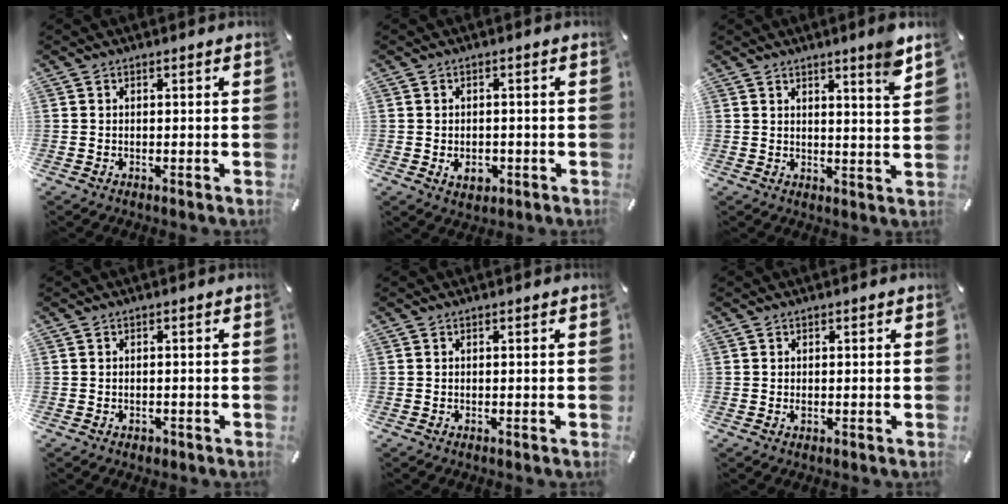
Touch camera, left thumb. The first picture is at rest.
{"total": 4.0, "force": [-1.2, 2.9, 2.5], "torque": [-0.040, 0.000, -0.022]}
{"total": 6.0, "force": [4.6, 0.0, 3.8], "torque": [-0.060, -0.031, 0.075]}
{"total": 1.0, "force": [-0.5, 0.8, 0.4], "torque": [-0.007, 0.002, -0.011]}
{"total": 0.0}
{"total": 0.7, "force": [-0.1, 0.5, 0.5], "torque": [-0.009, -0.002, -0.001]}